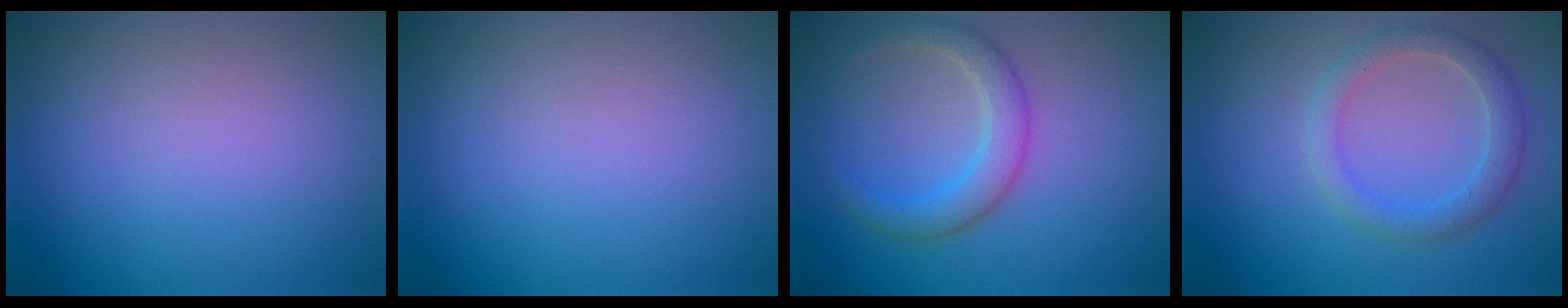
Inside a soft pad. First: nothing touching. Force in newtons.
{"total": 0.0}
{"total": 3.1, "press": 3.1, "slide": 0.3}
{"total": 2.8, "press": 2.8, "slide": 0.1}